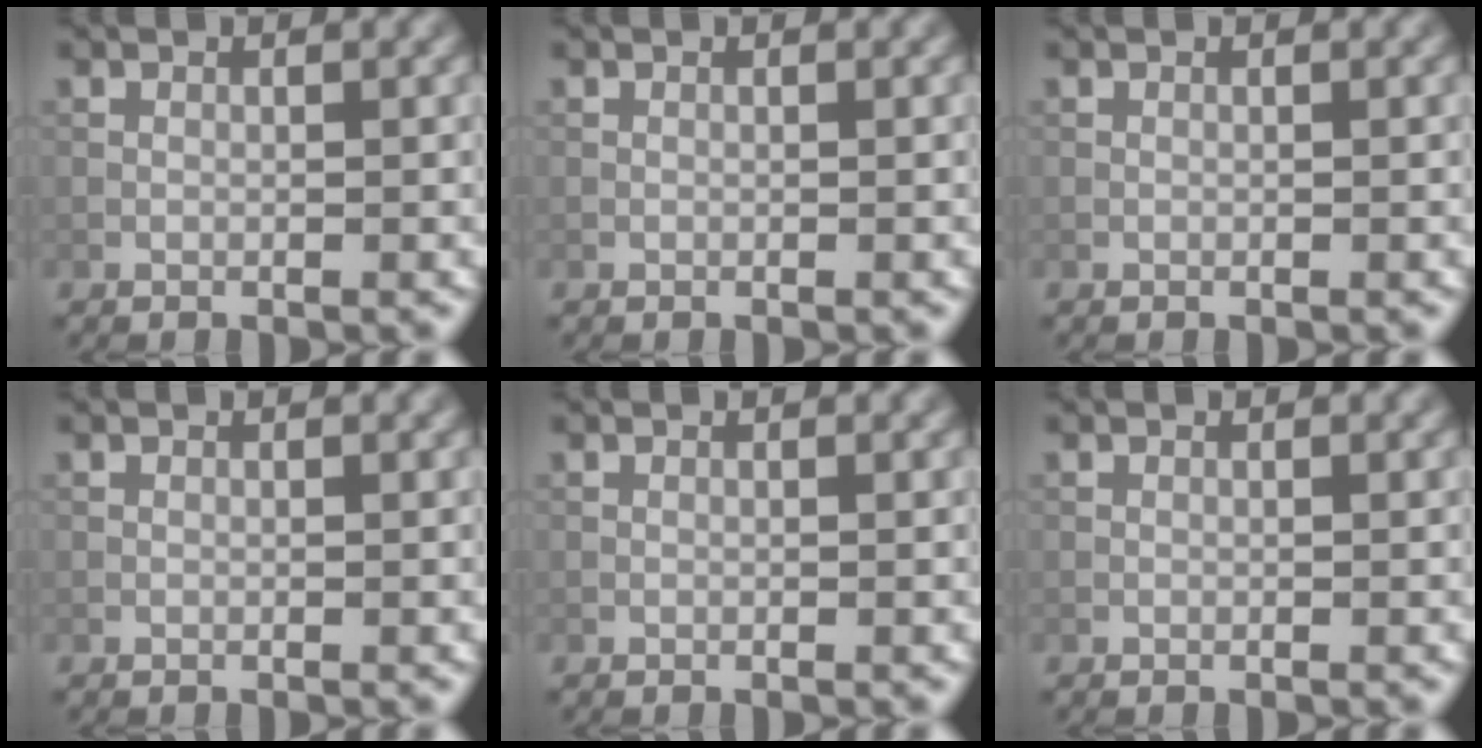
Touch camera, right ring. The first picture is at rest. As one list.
[{"total": 0.0}, {"total": 0.0}, {"total": 0.0}, {"total": 0.0}, {"total": 0.0}]